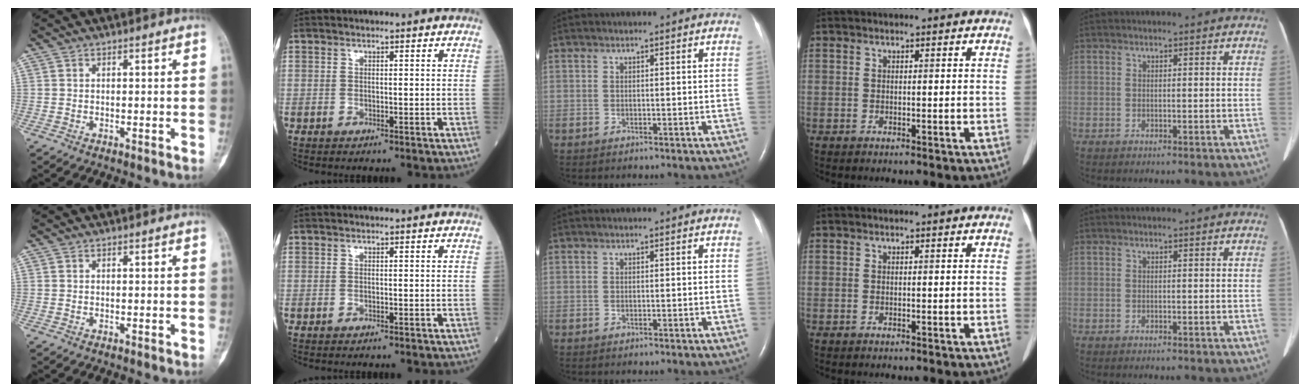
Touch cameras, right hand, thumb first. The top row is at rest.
{}